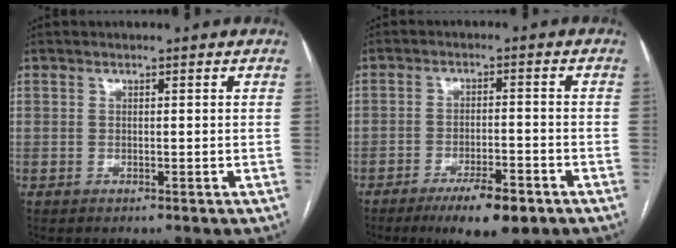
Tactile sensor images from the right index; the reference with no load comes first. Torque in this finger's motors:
{"motor_torque": [0.22, 0.03, 0.05, 0.02]}